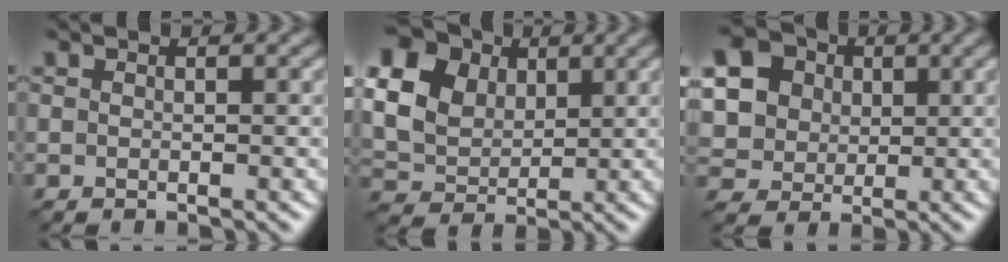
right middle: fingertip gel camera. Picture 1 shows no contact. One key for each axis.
{"total": 17.7, "fx": 6.6, "fy": 14.4, "fz": 7.8, "tx": -0.220, "ty": 0.027, "tz": 0.104}
{"total": 10.9, "fx": 2.9, "fy": 9.5, "fz": 4.5, "tx": -0.137, "ty": 0.016, "tz": 0.064}